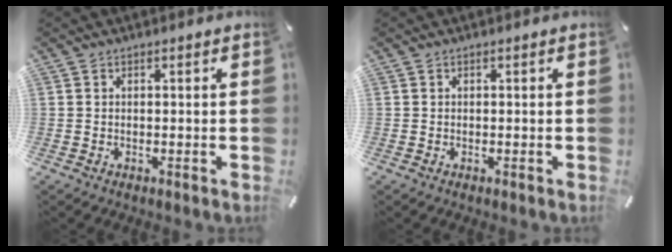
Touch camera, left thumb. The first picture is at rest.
{"total": 0.0}